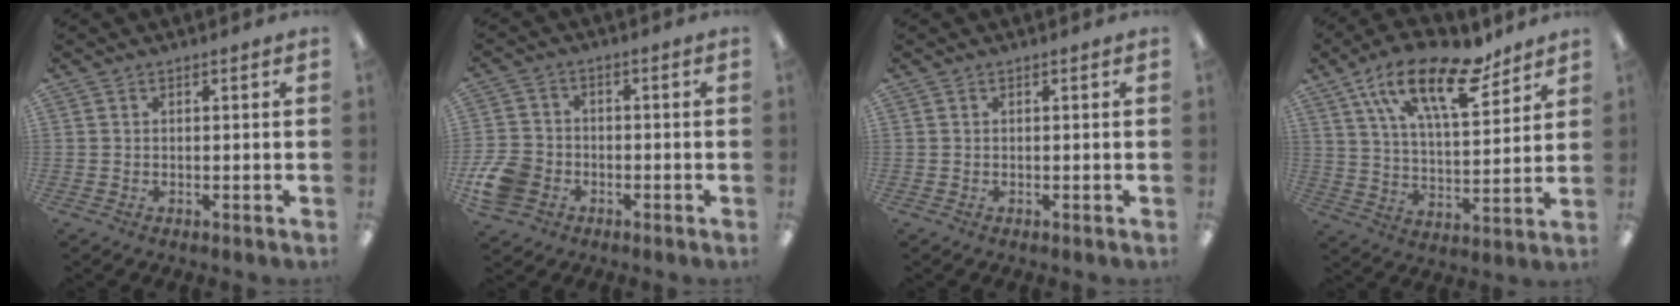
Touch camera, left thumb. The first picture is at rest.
{"total": 8.6, "force": [-3.3, 6.9, 4.1], "torque": [-0.101, 0.023, -0.060]}
{"total": 0.0}
{"total": 20.0, "force": [12.7, 8.4, 13.0], "torque": [-0.218, -0.058, 0.217]}